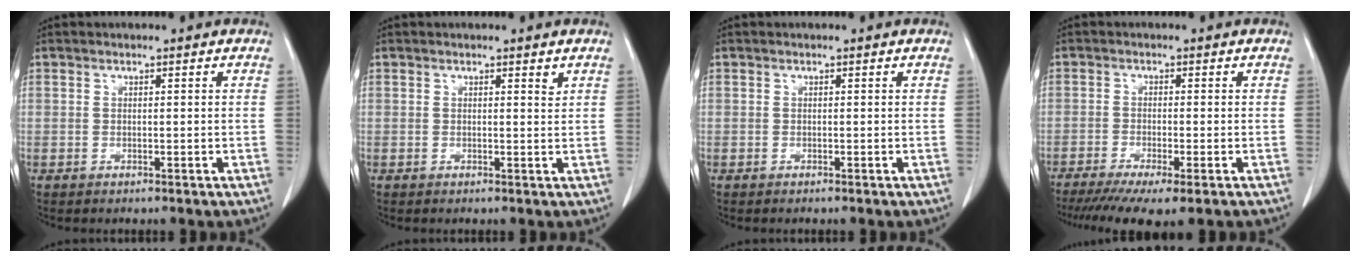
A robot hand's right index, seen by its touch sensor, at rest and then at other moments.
{"total": 1.0, "force": [0.7, 0.2, 0.7], "torque": [-0.011, -0.005, 0.009]}
{"total": 0.0}
{"total": 9.6, "force": [-7.0, 1.1, 6.5], "torque": [-0.096, -0.020, -0.112]}